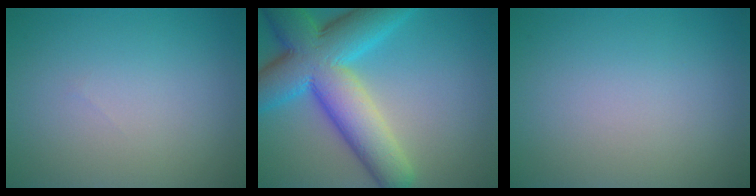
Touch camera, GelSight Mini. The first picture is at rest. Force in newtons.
{"total": 11.6, "press": 11.6, "slide": 0.1}
{"total": 0.0}